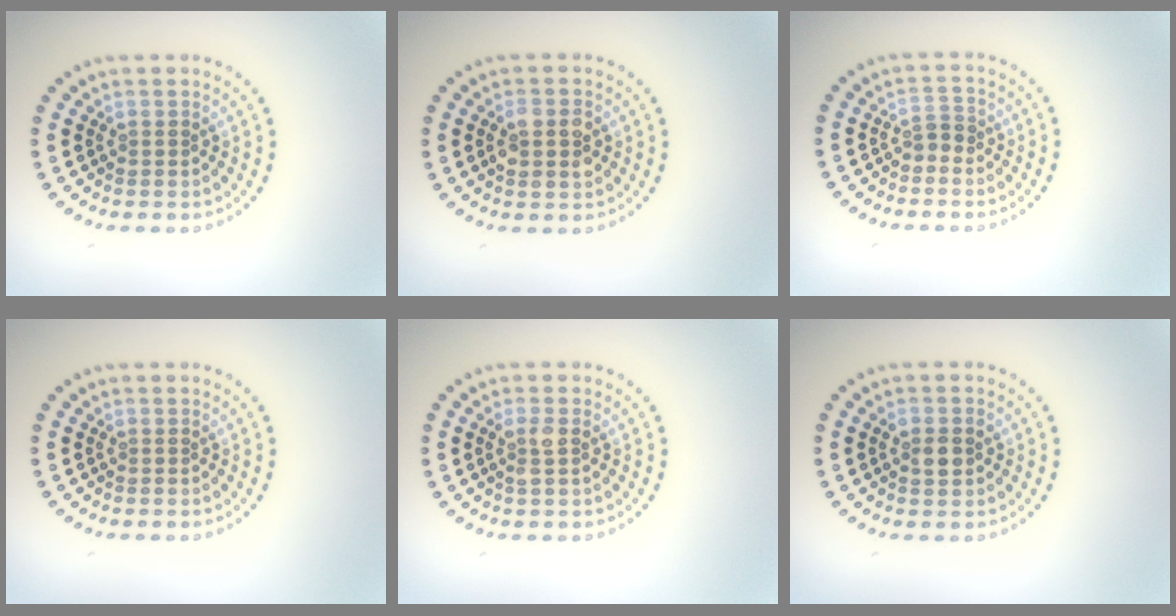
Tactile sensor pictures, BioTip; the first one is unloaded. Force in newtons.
{"total": 2.7, "press": 2.7, "slide": 0.3}
{"total": 1.2, "press": 1.0, "slide": 0.5}
{"total": 0.0}
{"total": 1.5, "press": 1.4, "slide": 0.7}
{"total": 2.2, "press": 2.2, "slide": 0.2}